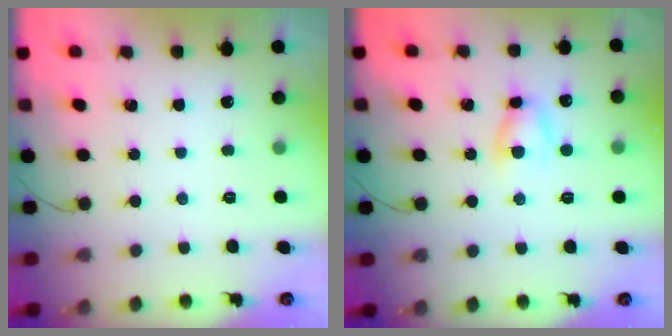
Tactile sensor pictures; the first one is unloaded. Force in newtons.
{"total": 5.3, "press": 5.3, "slide": 0.8}